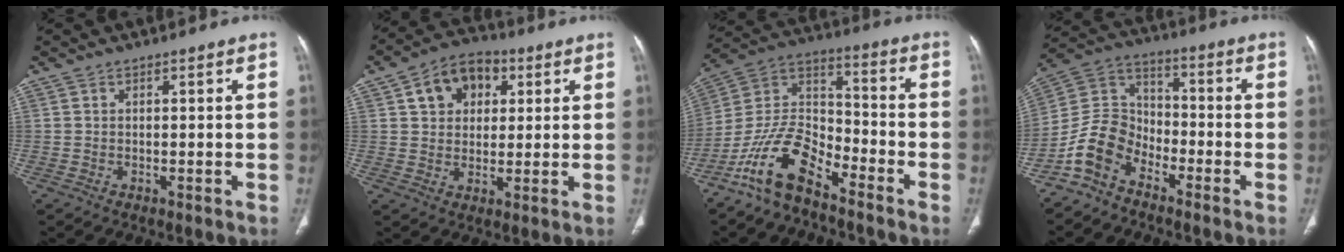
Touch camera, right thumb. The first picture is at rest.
{"total": 10.4, "force": [3.7, 7.7, 5.9], "torque": [-0.063, 0.001, 0.052]}
{"total": 13.1, "force": [-9.3, 5.5, 7.4], "torque": [-0.134, 0.078, -0.187]}
{"total": 9.7, "force": [-6.4, 6.2, 3.8], "torque": [-0.067, 0.064, -0.142]}